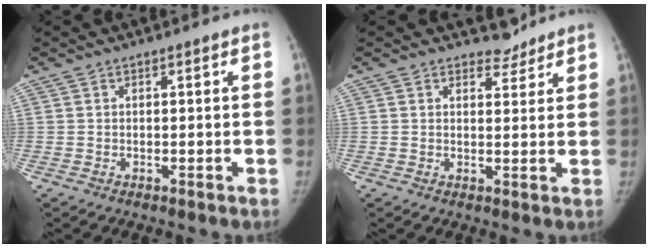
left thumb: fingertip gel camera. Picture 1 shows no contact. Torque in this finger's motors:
{"motor_torque": [0.07, -0.01, 0.24, -0.31, 0.06]}